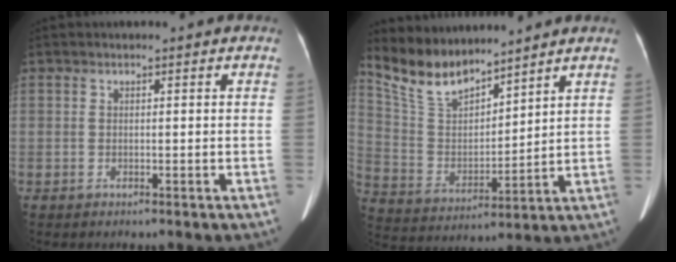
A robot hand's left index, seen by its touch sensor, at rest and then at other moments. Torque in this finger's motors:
{"motor_torque": [-0.09, -0.28, -0.15, -0.08]}